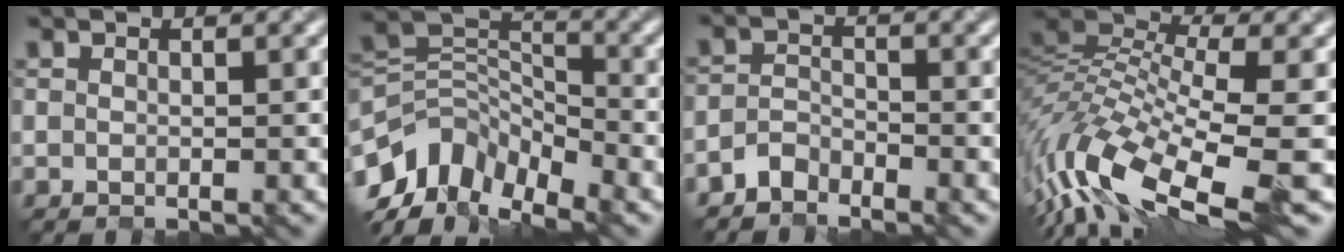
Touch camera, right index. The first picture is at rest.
{"total": 8.7, "force": [-5.4, 5.0, 4.6], "torque": [-0.077, -0.007, -0.113]}
{"total": 1.9, "force": [-1.8, 0.7, 0.1], "torque": [0.000, 0.007, -0.039]}
{"total": 11.0, "force": [-4.2, 4.6, 9.1], "torque": [-0.197, -0.008, -0.081]}